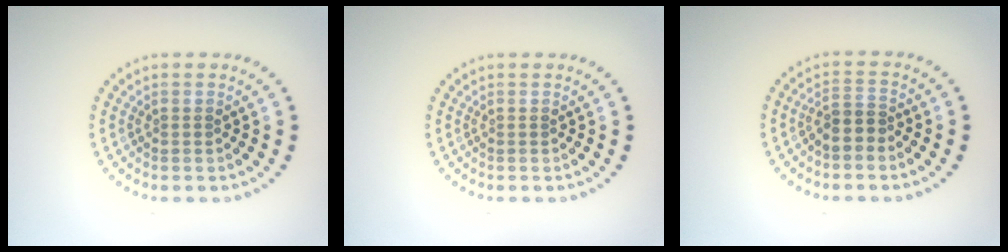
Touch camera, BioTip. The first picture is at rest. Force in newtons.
{"total": 0.0}
{"total": 1.7, "press": 1.3, "slide": 1.1}